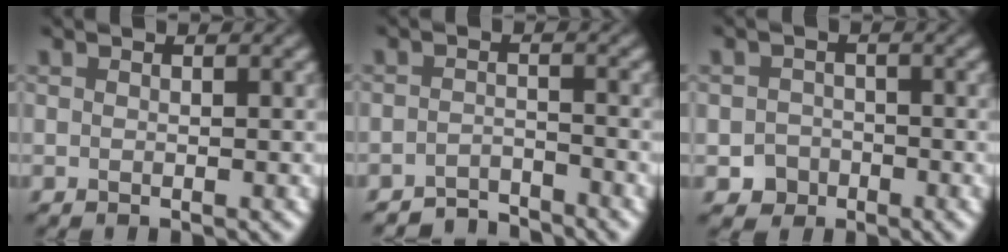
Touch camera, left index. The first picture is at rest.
{"total": 2.7, "force": [-2.7, 0.3, 0.0], "torque": [0.003, 0.006, -0.055]}
{"total": 2.1, "force": [-1.2, 1.7, 0.3], "torque": [0.003, 0.000, -0.025]}